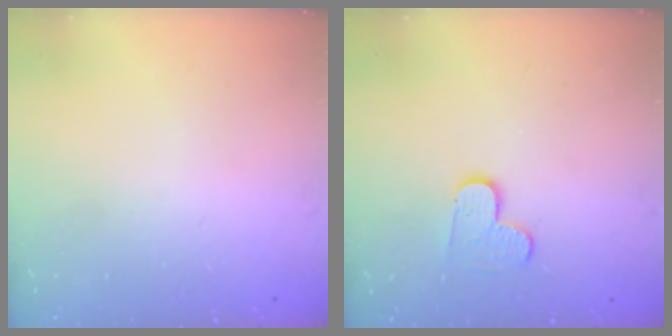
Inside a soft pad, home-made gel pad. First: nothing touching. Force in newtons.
{"total": 4.2, "press": 4.2, "slide": 0.4}